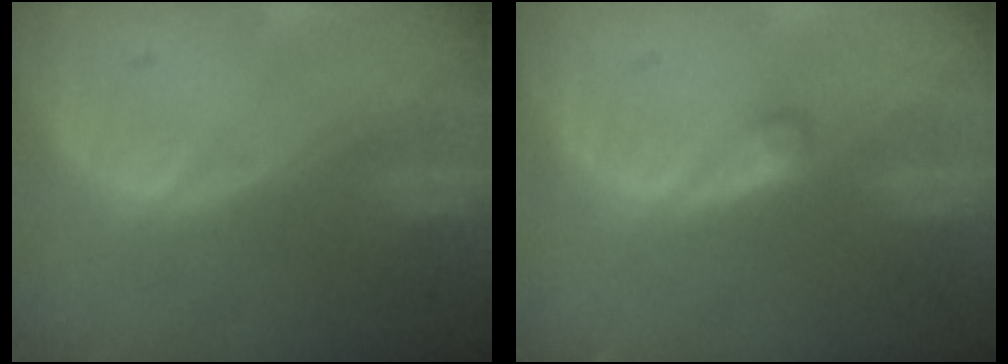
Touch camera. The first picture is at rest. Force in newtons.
{"total": 1.2, "press": 1.2, "slide": 0.2}